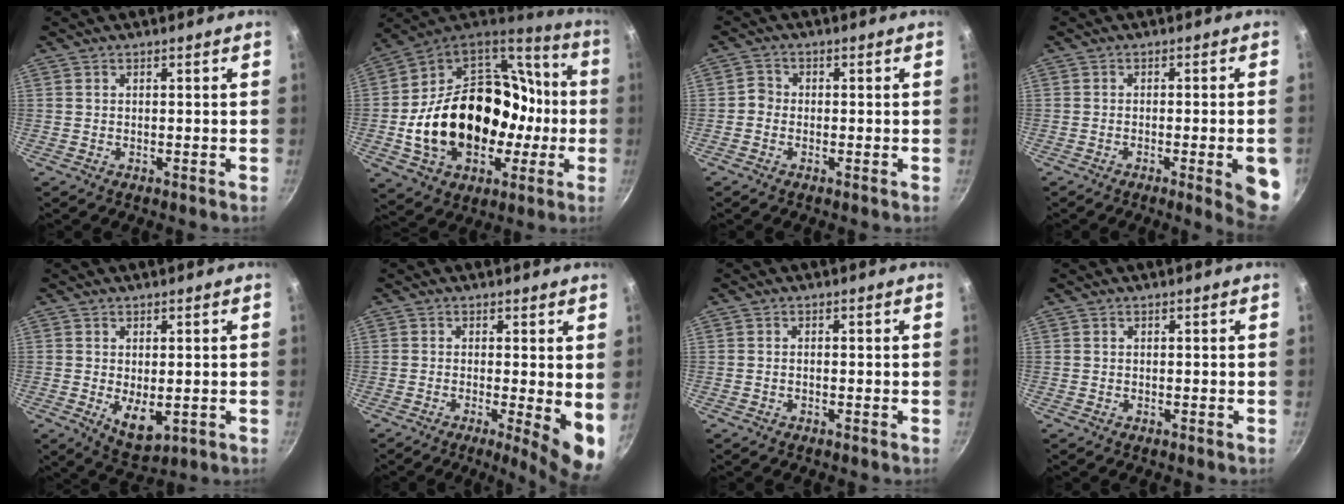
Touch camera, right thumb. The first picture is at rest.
{"total": 29.3, "force": [-4.0, 21.2, 19.8], "torque": [-0.313, 0.062, -0.041]}
{"total": 1.9, "force": [-0.8, 1.6, 0.6], "torque": [-0.004, 0.013, -0.021]}
{"total": 7.9, "force": [-2.6, 1.3, 7.4], "torque": [-0.070, 0.010, -0.029]}
{"total": 6.3, "force": [-0.6, 3.4, 5.2], "torque": [-0.072, -0.017, 0.004]}
{"total": 7.7, "force": [-0.7, 1.7, 7.5], "torque": [-0.094, -0.013, -0.007]}
{"total": 0.5, "force": [-0.2, 0.3, 0.4], "torque": [-0.006, 0.004, -0.004]}
{"total": 0.0}